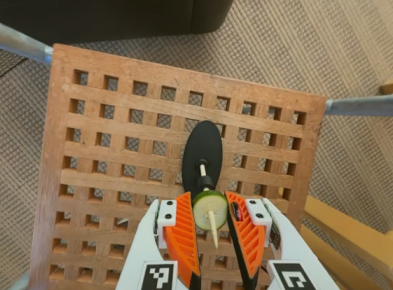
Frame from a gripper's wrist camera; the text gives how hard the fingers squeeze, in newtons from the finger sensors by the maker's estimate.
{"total": 9.0, "left": 8.7, "right": 9.3}